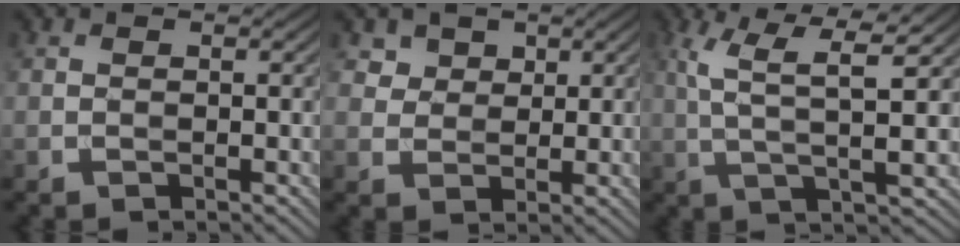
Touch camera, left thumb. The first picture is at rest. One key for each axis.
{"total": 3.9, "fx": 2.3, "fy": 2.9, "fz": 1.1, "tx": -0.042, "ty": -0.019, "tz": 0.058}
{"total": 7.2, "fx": 2.0, "fy": 1.4, "fz": 6.7, "tx": -0.137, "ty": 0.008, "tz": 0.041}